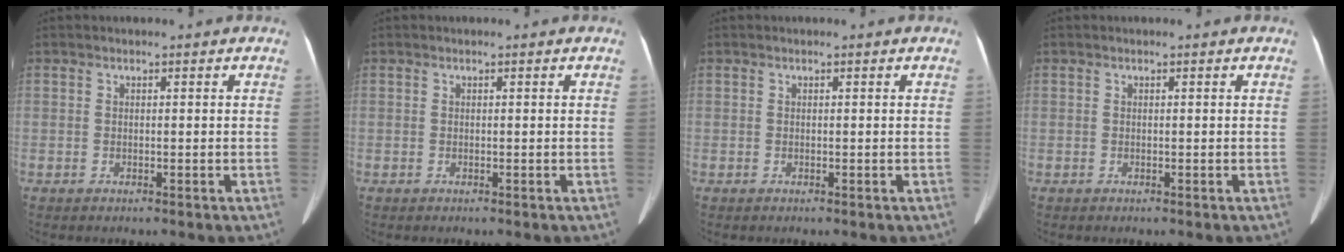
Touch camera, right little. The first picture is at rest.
{"total": 0.0}
{"total": 0.0}
{"total": 0.0}